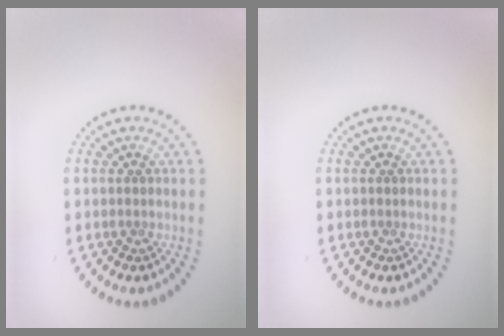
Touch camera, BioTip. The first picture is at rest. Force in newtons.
{"total": 0.0}